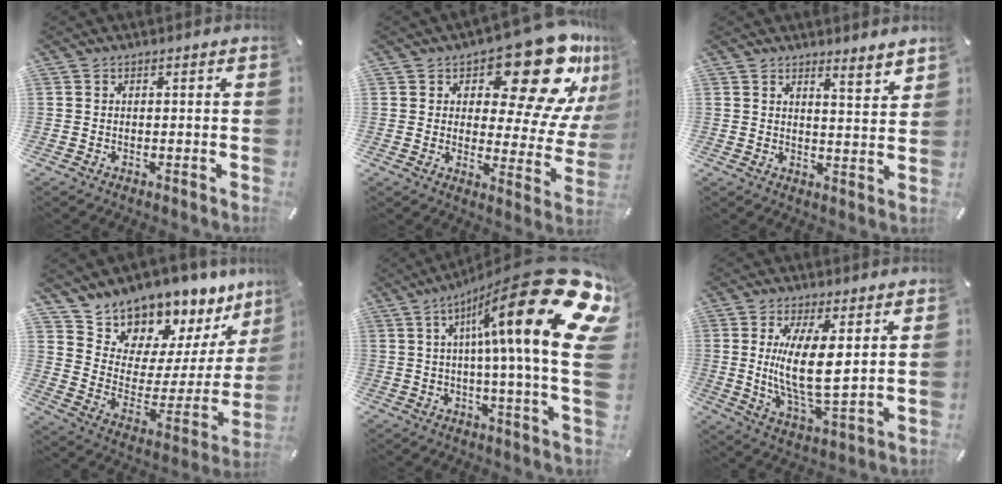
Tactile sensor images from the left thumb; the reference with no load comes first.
{"total": 21.7, "force": [13.7, 8.8, 14.2], "torque": [-0.183, -0.109, 0.225]}
{"total": 4.2, "force": [4.0, 0.2, 1.1], "torque": [-0.010, -0.041, 0.067]}
{"total": 11.6, "force": [10.5, 4.5, -2.3], "torque": [0.031, -0.136, 0.186]}
{"total": 32.6, "force": [11.0, 6.1, 30.0], "torque": [-0.437, -0.094, 0.181]}
{"total": 12.9, "force": [2.7, 4.9, 11.6], "torque": [-0.228, -0.019, 0.042]}